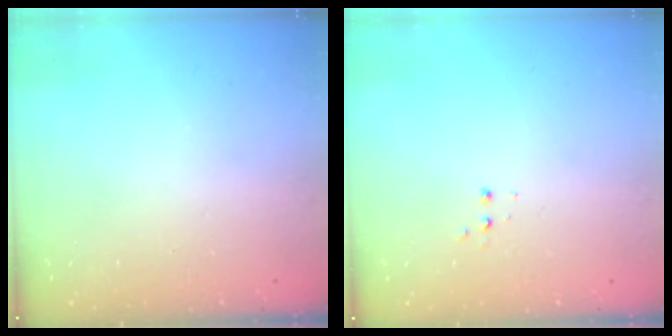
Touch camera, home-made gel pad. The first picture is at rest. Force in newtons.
{"total": 2.8, "press": 2.8, "slide": 0.5}